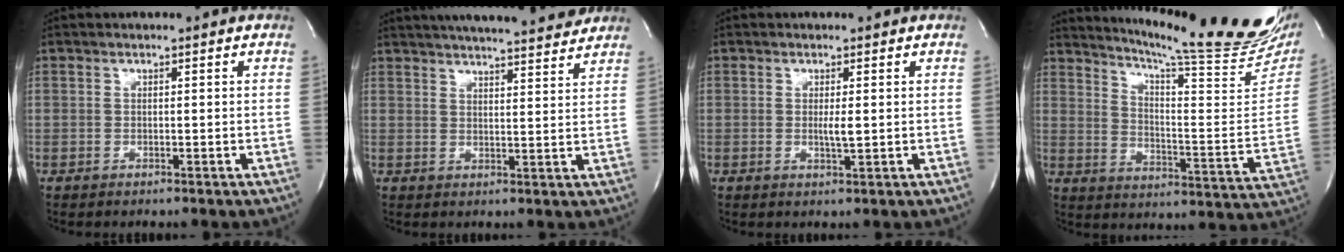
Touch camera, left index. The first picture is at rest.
{"total": 17.5, "force": [15.9, 1.8, 7.1], "torque": [-0.114, 0.014, 0.212]}
{"total": 1.7, "force": [-0.2, 0.1, 1.7], "torque": [-0.034, -0.007, -0.004]}
{"total": 24.9, "force": [21.5, 1.3, 12.5], "torque": [-0.191, -0.094, 0.275]}